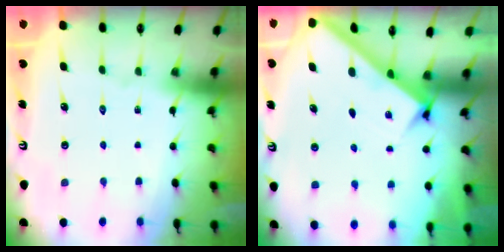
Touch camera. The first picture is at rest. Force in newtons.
{"total": 2.7, "press": 2.6, "slide": 0.3}